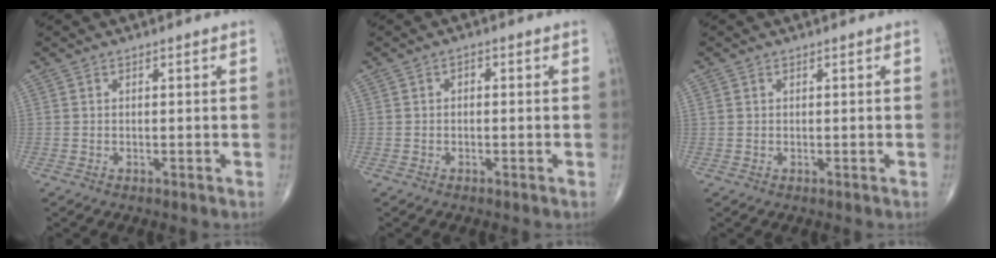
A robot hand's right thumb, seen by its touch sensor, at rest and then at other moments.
{"total": 1.0, "force": [0.0, 0.6, 0.7], "torque": [-0.001, 0.004, -0.006]}
{"total": 0.7, "force": [0.3, 0.6, 0.3], "torque": [0.000, 0.001, 0.004]}